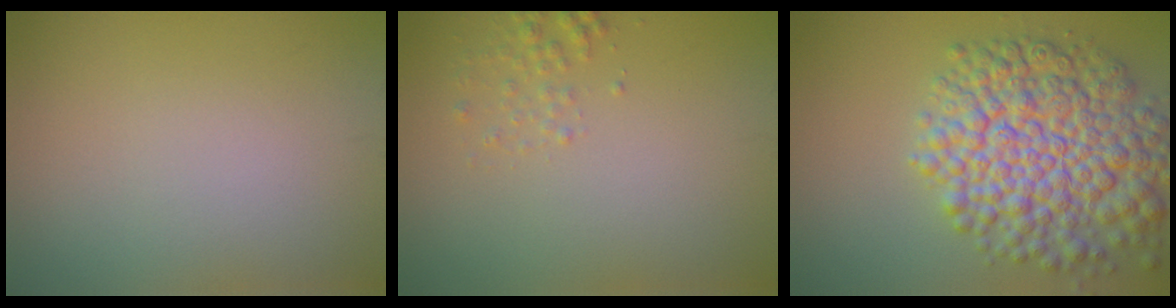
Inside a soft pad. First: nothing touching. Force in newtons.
{"total": 1.3, "press": 1.3, "slide": 0.1}
{"total": 9.8, "press": 9.8, "slide": 0.3}